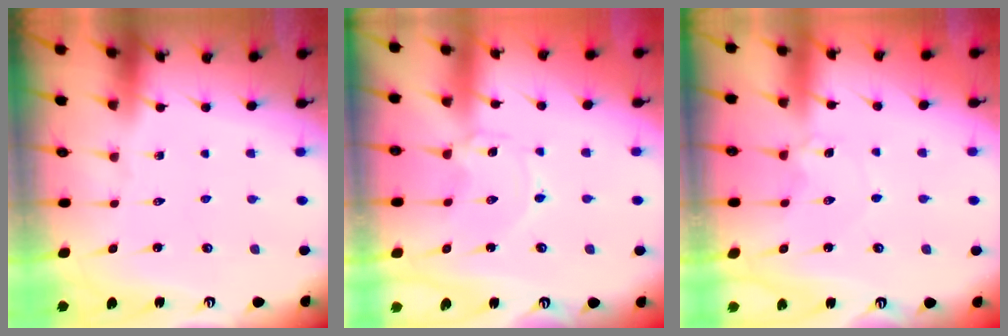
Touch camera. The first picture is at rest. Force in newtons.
{"total": 0.0}
{"total": 2.9, "press": 2.9, "slide": 0.5}